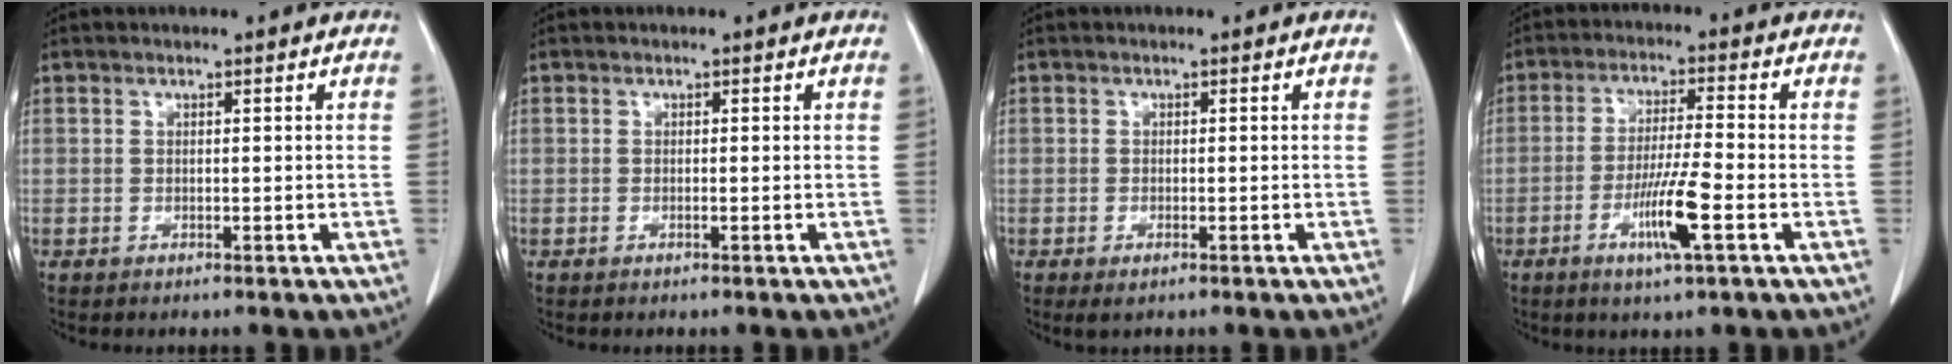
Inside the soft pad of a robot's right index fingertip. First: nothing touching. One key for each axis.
{"total": 0.0}
{"total": 1.5, "fx": -0.9, "fy": 0.4, "fz": 1.2, "tx": -0.022, "ty": -0.005, "tz": -0.007}
{"total": 7.8, "fx": -3.1, "fy": -0.1, "fz": 7.2, "tx": -0.137, "ty": -0.012, "tz": -0.058}